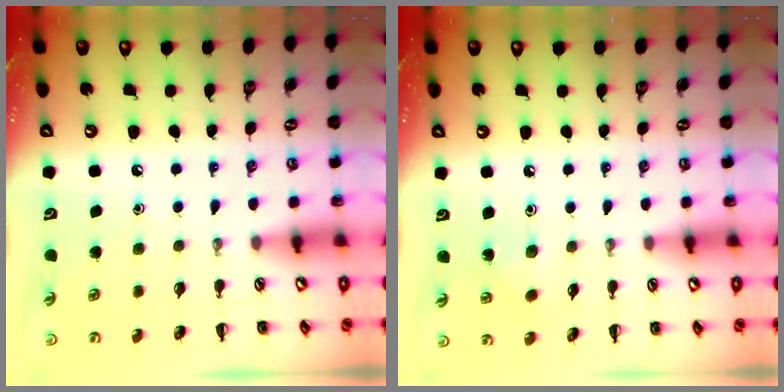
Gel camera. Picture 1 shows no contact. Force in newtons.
{"total": 3.6, "press": 3.5, "slide": 1.1}